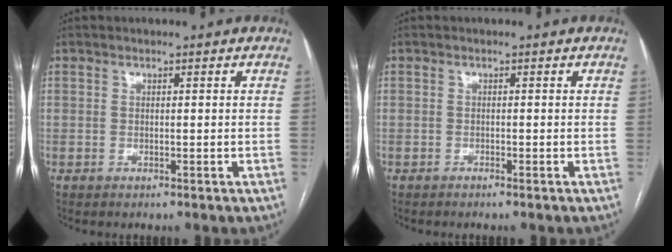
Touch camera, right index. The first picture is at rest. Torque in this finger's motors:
{"motor_torque": [-0.06, -0.04, 0.14, 0.01]}